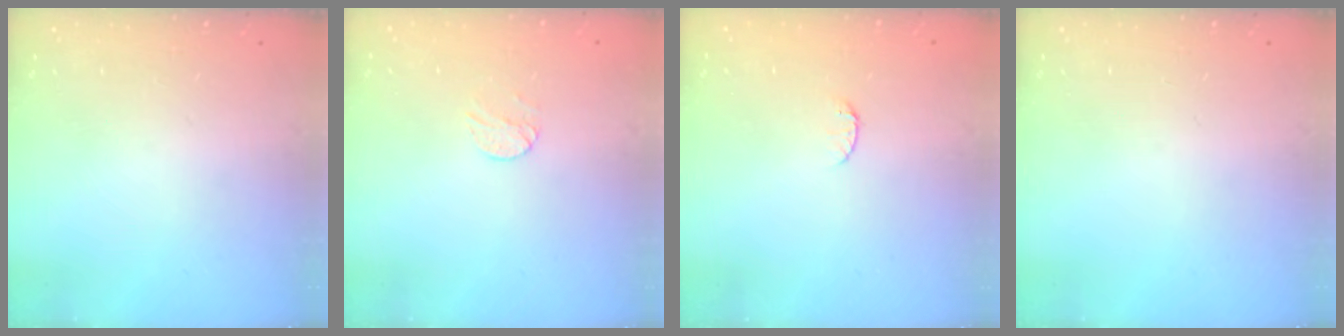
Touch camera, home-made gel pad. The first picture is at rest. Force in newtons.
{"total": 4.8, "press": 4.7, "slide": 0.4}
{"total": 4.8, "press": 4.8, "slide": 0.5}
{"total": 0.0}